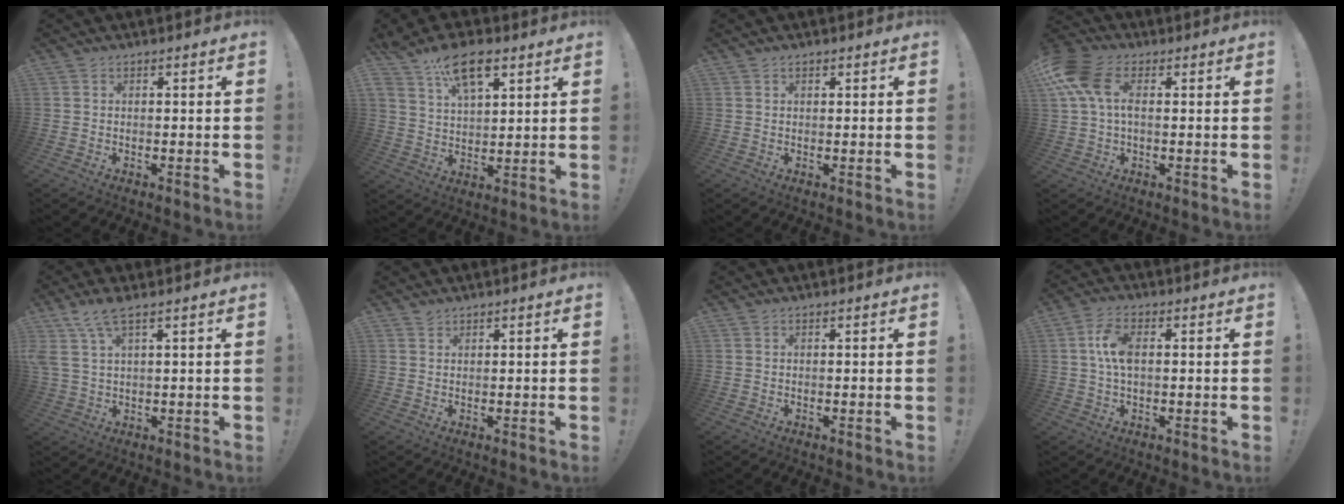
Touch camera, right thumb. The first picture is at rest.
{"total": 12.3, "force": [7.3, 6.3, 7.6], "torque": [-0.124, -0.025, 0.133]}
{"total": 0.8, "force": [0.5, 0.5, 0.4], "torque": [-0.005, 0.000, 0.008]}
{"total": 12.1, "force": [2.9, 7.3, 9.2], "torque": [-0.196, -0.002, 0.055]}
{"total": 6.7, "force": [3.9, 1.7, 5.2], "torque": [-0.102, -0.011, 0.077]}
{"total": 1.2, "force": [1.0, 0.4, 0.3], "torque": [-0.003, -0.003, 0.020]}
{"total": 0.0}
{"total": 7.4, "force": [0.9, 3.8, 6.3], "torque": [-0.123, 0.007, 0.016]}